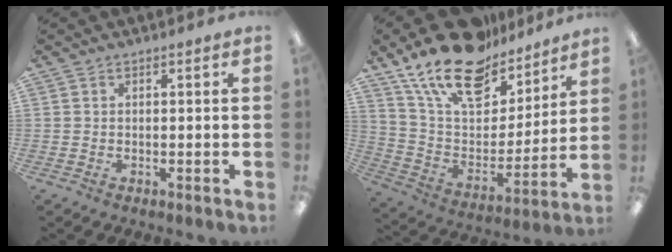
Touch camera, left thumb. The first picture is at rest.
{"total": 21.7, "force": [16.5, 9.8, 10.2], "torque": [-0.200, -0.099, 0.294]}